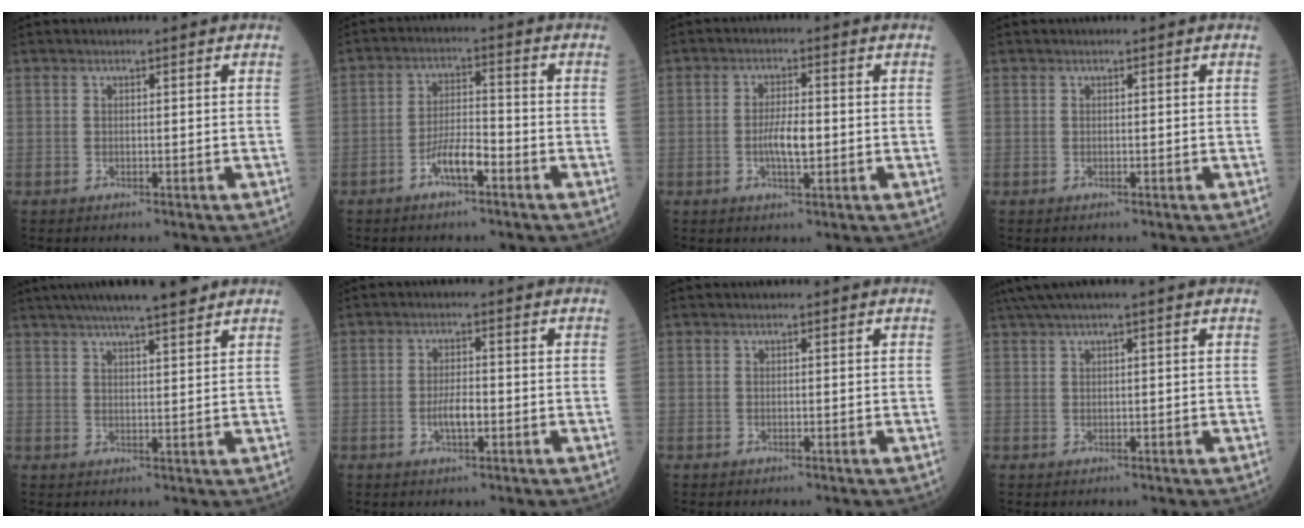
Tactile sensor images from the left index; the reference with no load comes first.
{"total": 5.1, "force": [-3.1, 1.2, 3.9], "torque": [-0.078, 0.005, -0.060]}
{"total": 4.3, "force": [-0.8, 1.1, 4.0], "torque": [-0.079, -0.002, -0.017]}
{"total": 0.0}
{"total": 11.9, "force": [9.7, 1.0, 6.8], "torque": [-0.108, 0.026, 0.136]}
{"total": 3.2, "force": [-1.0, 1.0, 2.9], "torque": [-0.057, 0.001, -0.018]}
{"total": 0.0}
{"total": 4.3, "force": [3.2, -0.5, 2.9], "torque": [-0.056, 0.032, 0.058]}